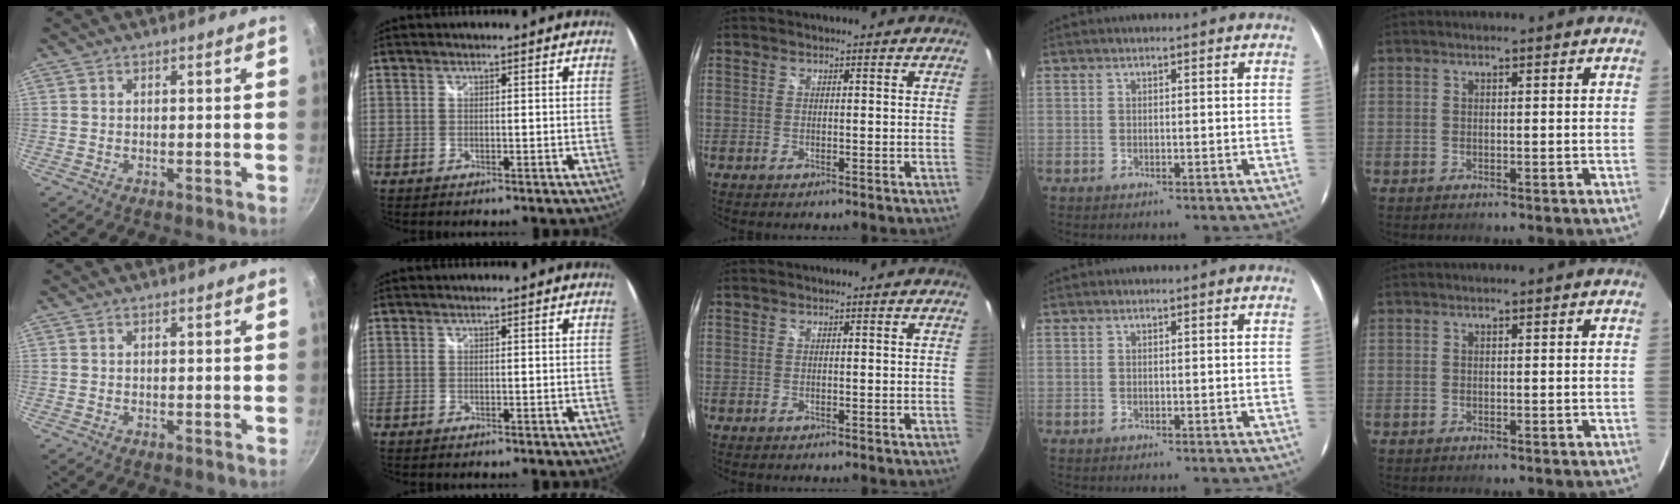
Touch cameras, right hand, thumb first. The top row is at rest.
{}